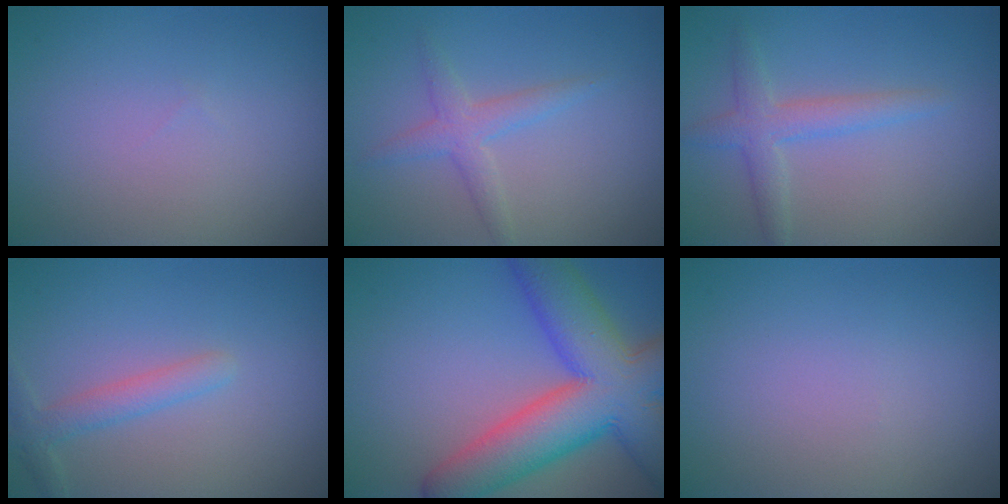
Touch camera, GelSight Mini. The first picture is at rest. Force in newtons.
{"total": 2.2, "press": 2.2, "slide": 0.1}
{"total": 2.7, "press": 2.7, "slide": 0.1}
{"total": 2.1, "press": 2.1, "slide": 0.1}
{"total": 11.7, "press": 11.7, "slide": 0.6}
{"total": 0.0}